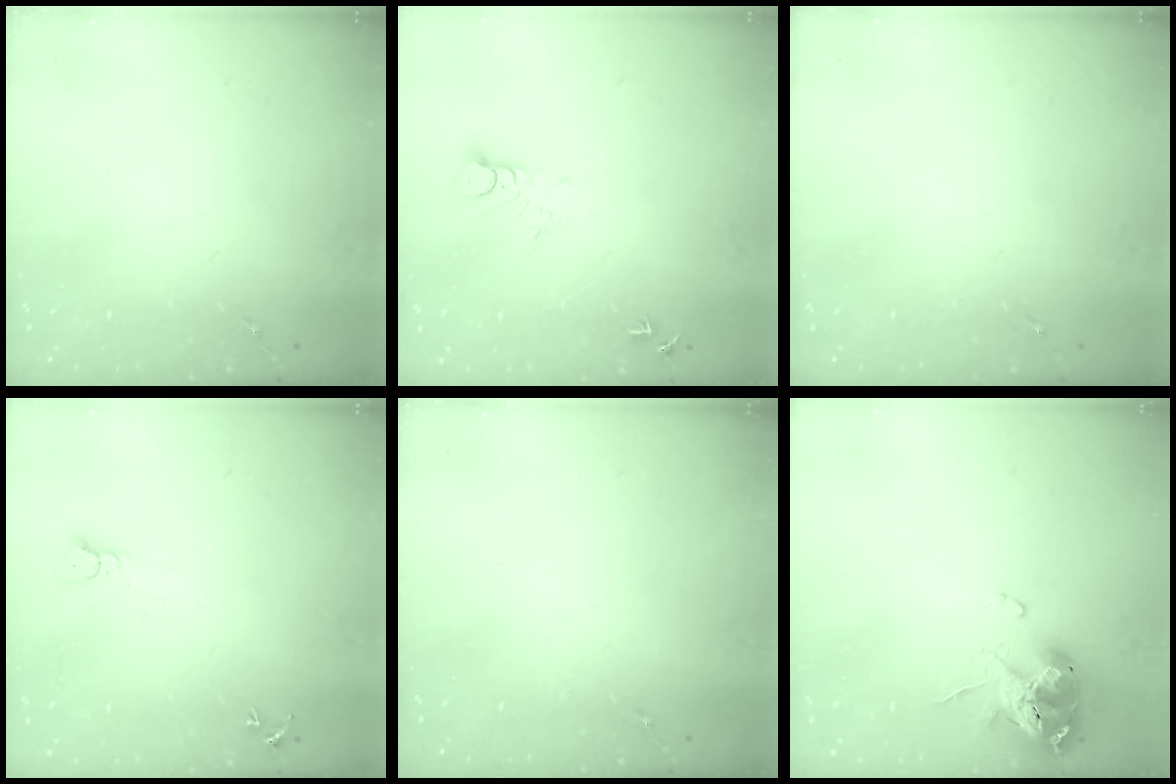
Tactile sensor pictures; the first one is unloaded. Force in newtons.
{"total": 4.3, "press": 4.3, "slide": 0.4}
{"total": 0.0}
{"total": 2.2, "press": 2.2, "slide": 0.2}
{"total": 0.0}
{"total": 10.3, "press": 10.3, "slide": 1.3}